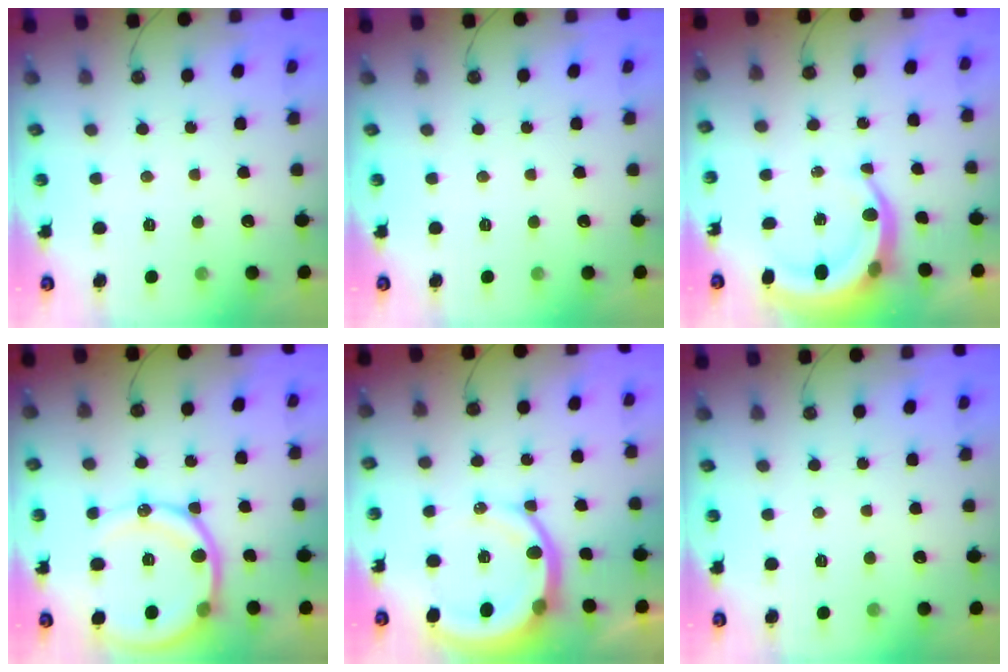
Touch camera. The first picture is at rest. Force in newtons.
{"total": 0.0}
{"total": 7.9, "press": 7.8, "slide": 1.0}
{"total": 16.4, "press": 16.3, "slide": 1.8}
{"total": 11.7, "press": 11.5, "slide": 1.6}
{"total": 0.0}